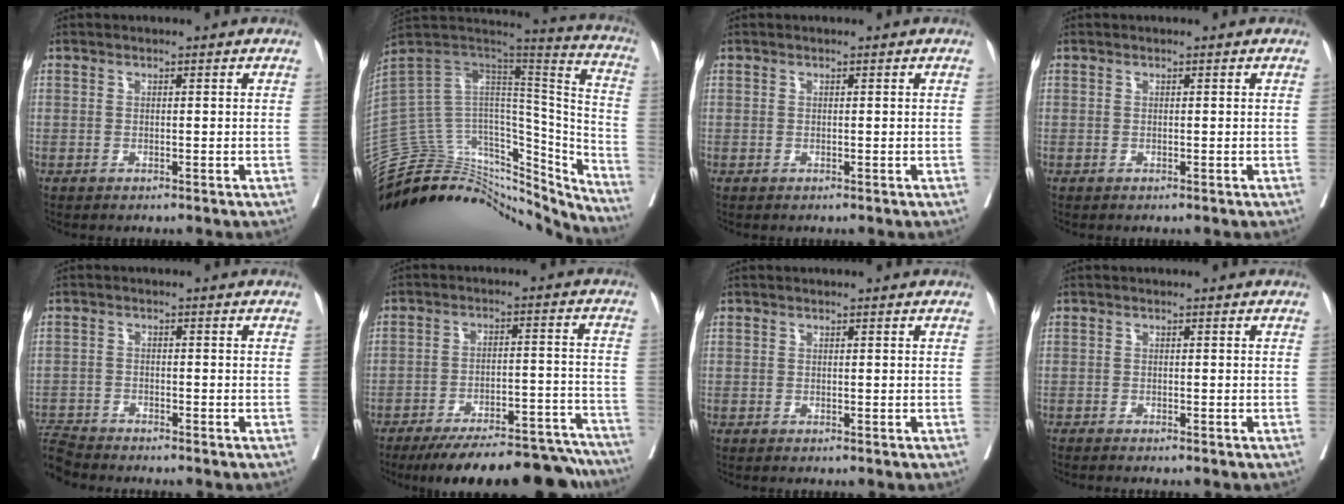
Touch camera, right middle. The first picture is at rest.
{"total": 35.2, "force": [-32.0, 10.9, 9.8], "torque": [-0.148, 0.025, -0.446]}
{"total": 0.0}
{"total": 0.0}
{"total": 4.9, "force": [-4.9, -0.2, 0.1], "torque": [-0.005, -0.012, -0.095]}
{"total": 22.4, "force": [-20.3, 4.5, 8.4], "torque": [-0.086, 0.010, -0.277]}
{"total": 0.0}
{"total": 3.0, "force": [-2.7, 0.1, 1.3], "torque": [-0.023, -0.006, -0.038]}